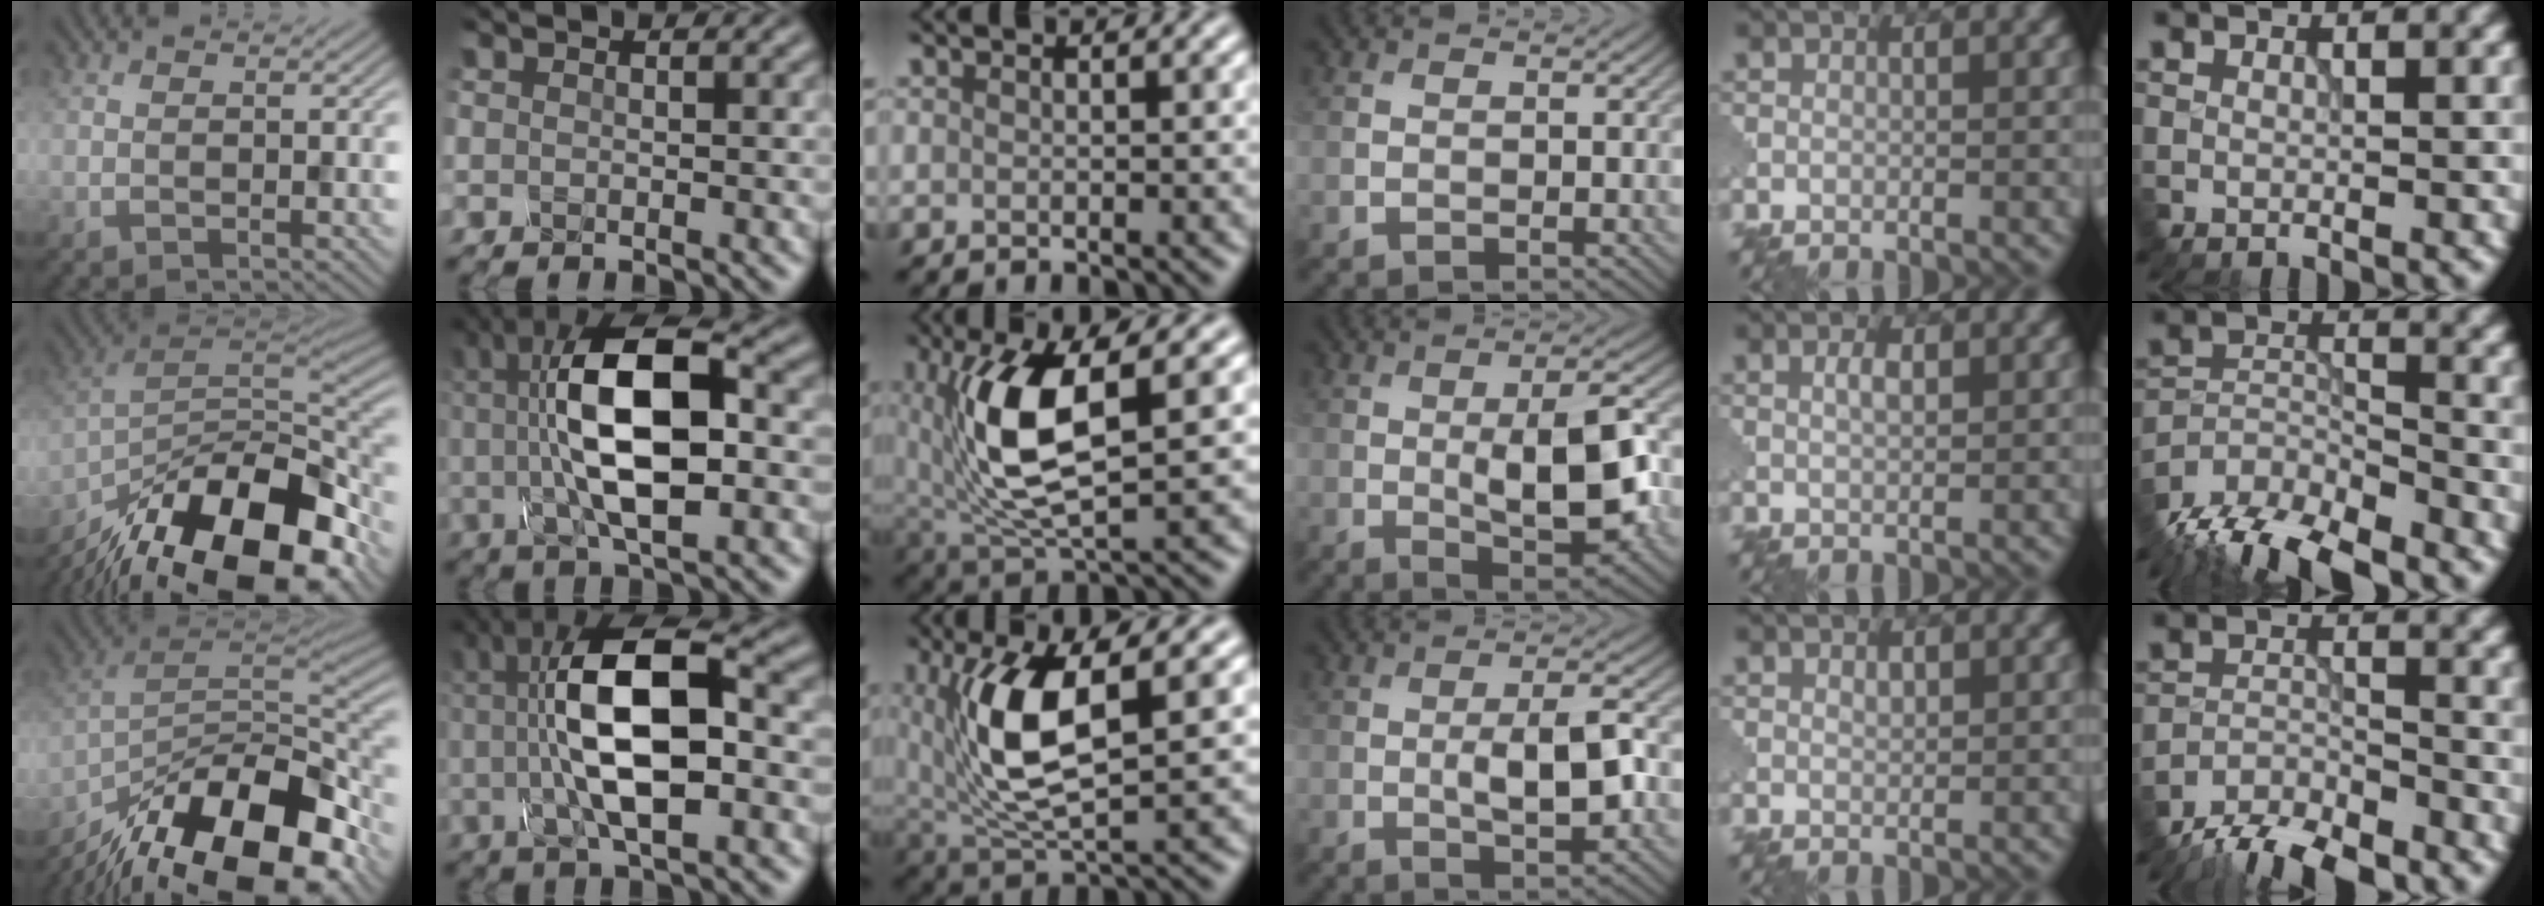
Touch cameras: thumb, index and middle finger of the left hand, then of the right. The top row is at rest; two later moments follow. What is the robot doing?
{"motion": "disassemble", "object": "glue stick"}